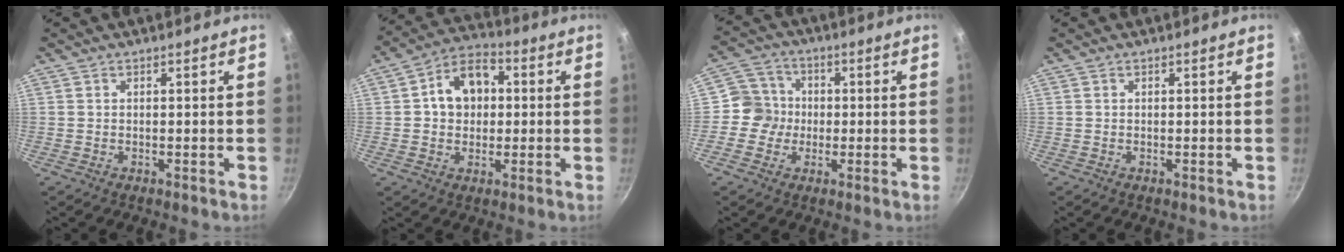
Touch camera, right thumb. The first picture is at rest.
{"total": 10.7, "force": [1.3, 8.0, 6.9], "torque": [-0.074, 0.021, 0.007]}
{"total": 6.6, "force": [-0.6, 6.4, 1.7], "torque": [0.007, 0.018, -0.031]}
{"total": 0.0}